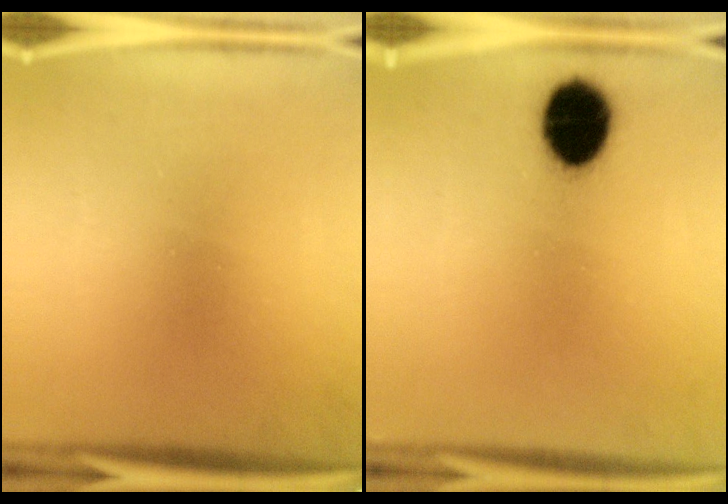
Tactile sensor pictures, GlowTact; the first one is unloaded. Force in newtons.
{"total": 11.5}